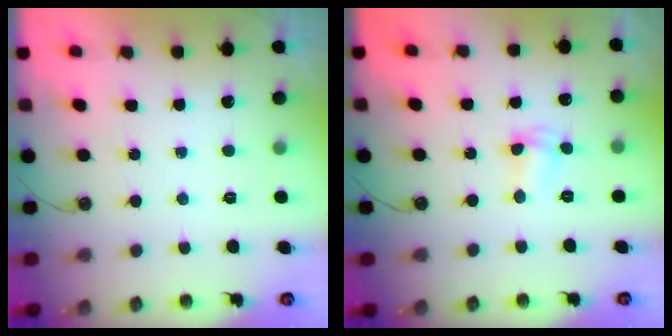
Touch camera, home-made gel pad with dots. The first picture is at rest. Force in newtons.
{"total": 2.6, "press": 2.6, "slide": 0.6}